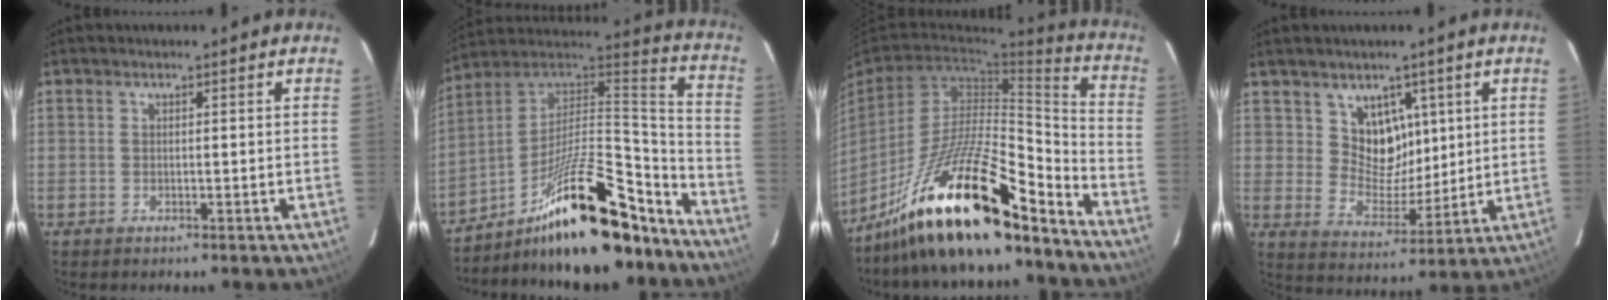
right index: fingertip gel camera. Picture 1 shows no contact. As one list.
[{"total": 26.2, "force": [-18.8, 7.8, 16.4], "torque": [-0.249, 0.010, -0.302]}, {"total": 22.4, "force": [-17.2, 4.3, 13.7], "torque": [-0.235, -0.015, -0.294]}, {"total": 8.2, "force": [3.8, 6.5, 3.2], "torque": [-0.048, -0.008, 0.077]}]